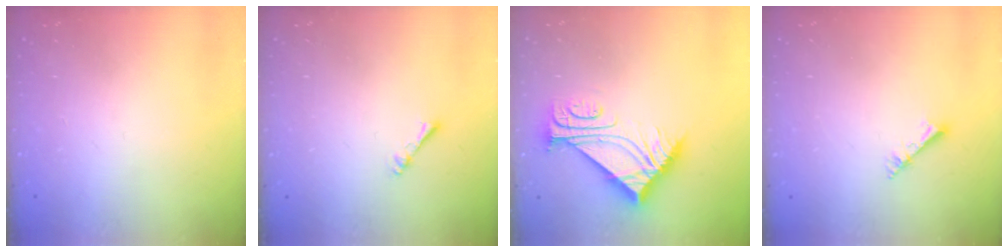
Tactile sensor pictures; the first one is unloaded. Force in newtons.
{"total": 1.1, "press": 1.1, "slide": 0.2}
{"total": 10.2, "press": 10.2, "slide": 0.4}
{"total": 2.7, "press": 2.7, "slide": 0.3}